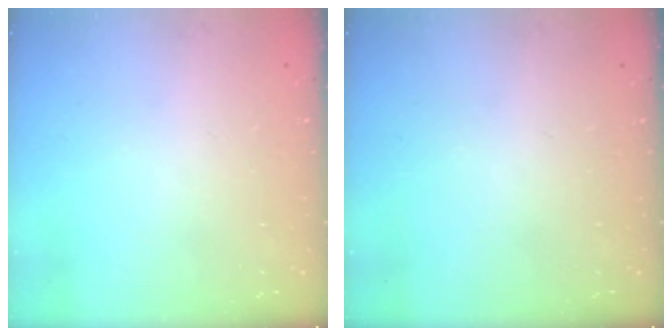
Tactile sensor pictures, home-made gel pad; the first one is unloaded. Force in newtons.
{"total": 0.0}